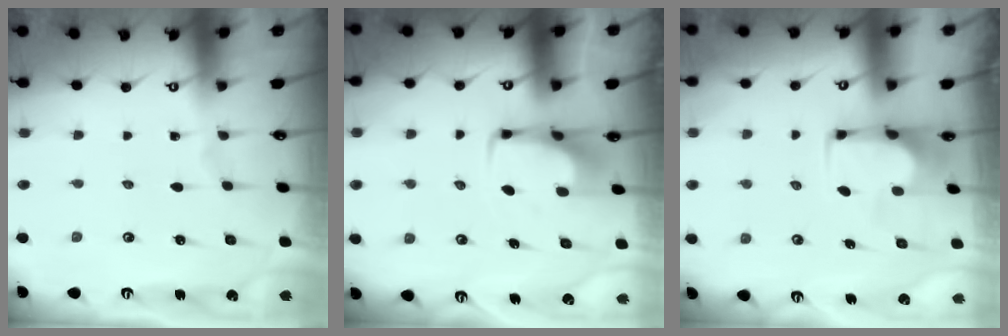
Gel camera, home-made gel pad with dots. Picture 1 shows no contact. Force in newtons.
{"total": 2.9, "press": 2.8, "slide": 0.4}
{"total": 0.0}